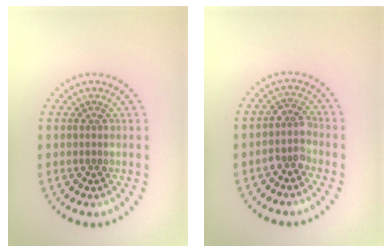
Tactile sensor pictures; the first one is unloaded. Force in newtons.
{"total": 2.1, "press": 1.6, "slide": 1.4}